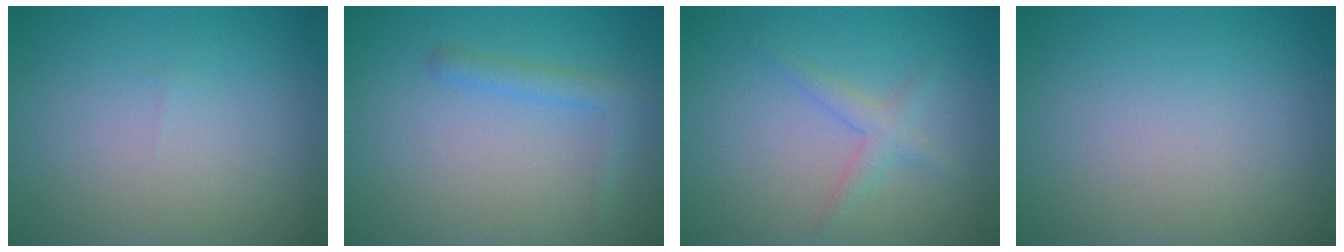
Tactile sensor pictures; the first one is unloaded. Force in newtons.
{"total": 1.7, "press": 1.7, "slide": 0.1}
{"total": 1.8, "press": 1.8, "slide": 0.0}
{"total": 0.0}